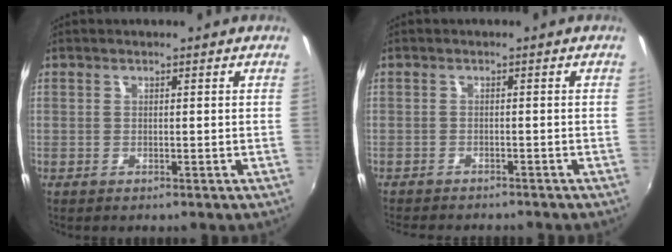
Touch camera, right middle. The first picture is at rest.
{"total": 5.6, "force": [-5.2, 1.1, 1.8], "torque": [-0.050, -0.016, -0.078]}